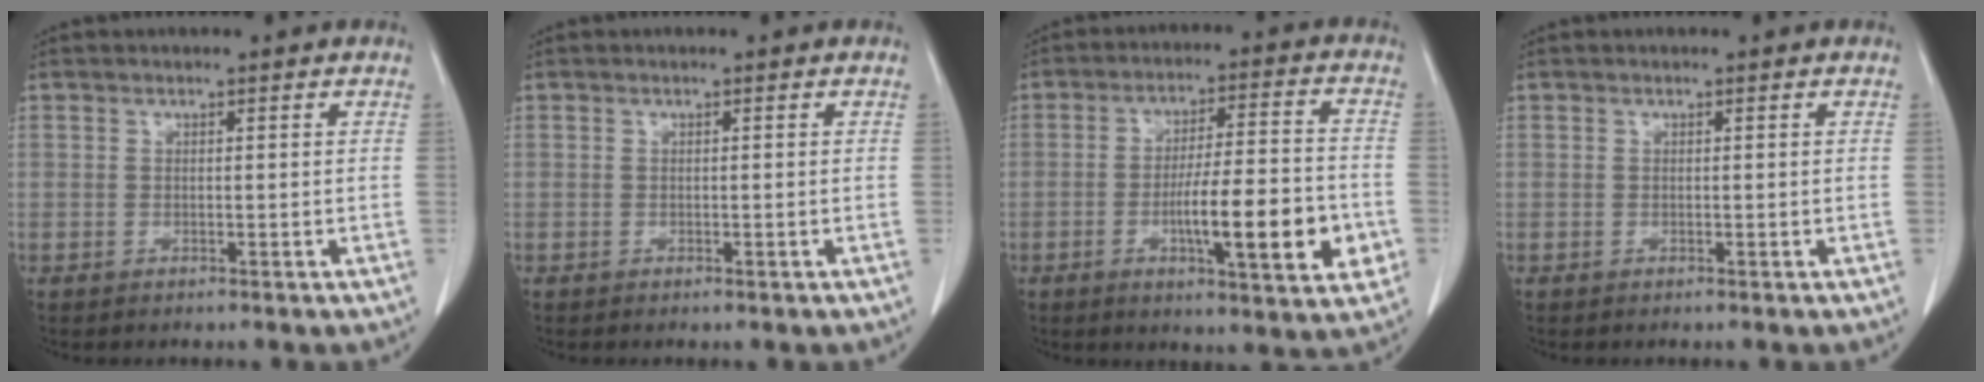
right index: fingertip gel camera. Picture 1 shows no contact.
{"total": 0.0}
{"total": 14.7, "force": [-4.1, 2.3, 13.9], "torque": [-0.213, -0.001, -0.061]}
{"total": 0.0}